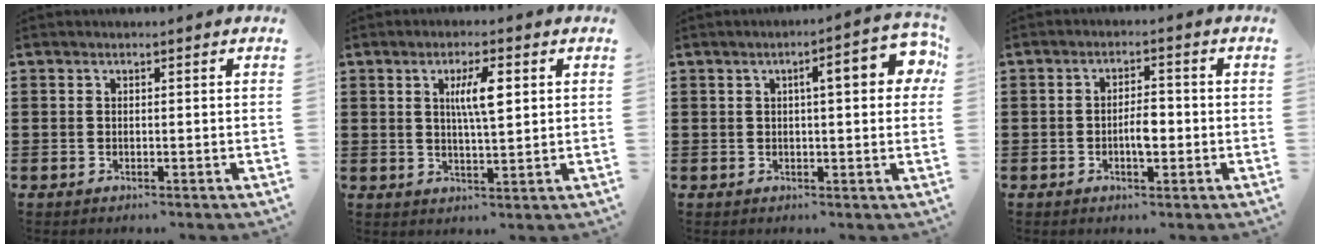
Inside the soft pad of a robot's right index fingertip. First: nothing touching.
{"total": 5.8, "force": [1.6, 1.3, 5.4], "torque": [-0.110, 0.009, 0.022]}
{"total": 6.9, "force": [1.8, 1.6, 6.5], "torque": [-0.095, -0.002, 0.019]}
{"total": 3.7, "force": [-0.7, 1.4, 3.4], "torque": [-0.062, 0.005, -0.013]}